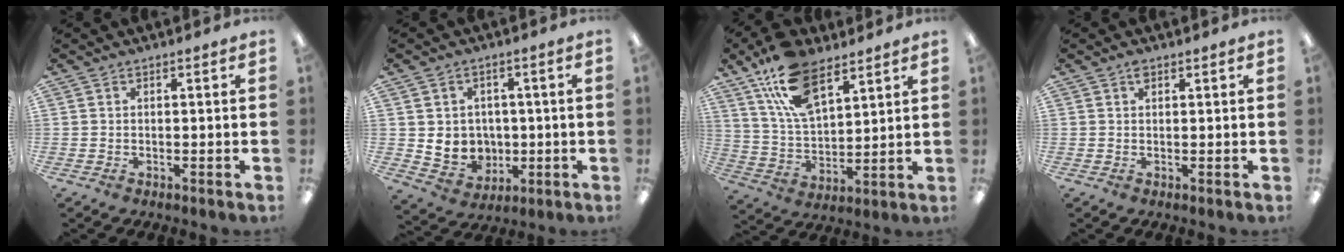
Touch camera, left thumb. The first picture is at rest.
{"total": 6.7, "force": [0.8, 6.4, 1.7], "torque": [-0.041, -0.002, 0.024]}
{"total": 16.7, "force": [10.4, 8.1, 10.2], "torque": [-0.200, -0.029, 0.192]}
{"total": 1.5, "force": [1.0, 0.7, 0.9], "torque": [-0.013, -0.002, 0.017]}